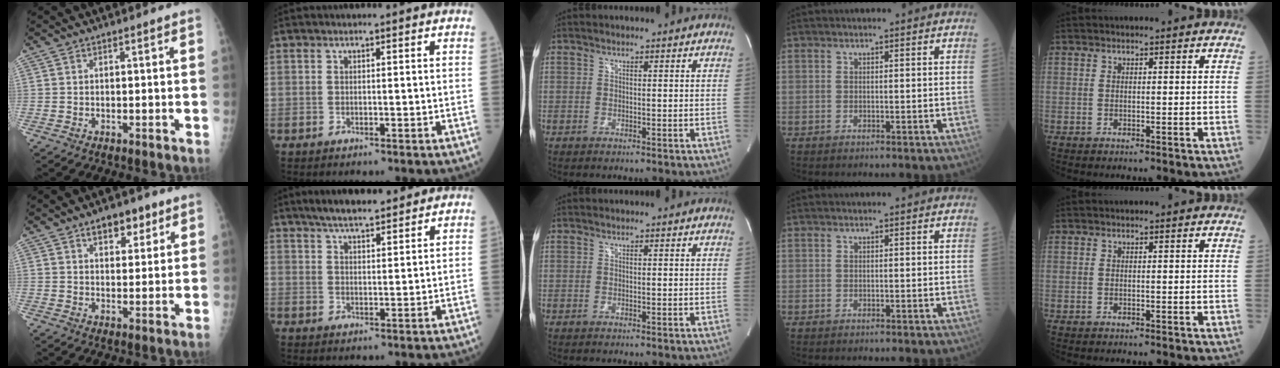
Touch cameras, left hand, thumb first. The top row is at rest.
{"thumb": {"total": 6.6, "force": [3.8, 3.6, 4.0], "torque": [-0.029, -0.015, 0.053]}, "index": {"total": 7.8, "force": [6.6, 1.5, 3.8], "torque": [-0.061, 0.021, 0.110]}}